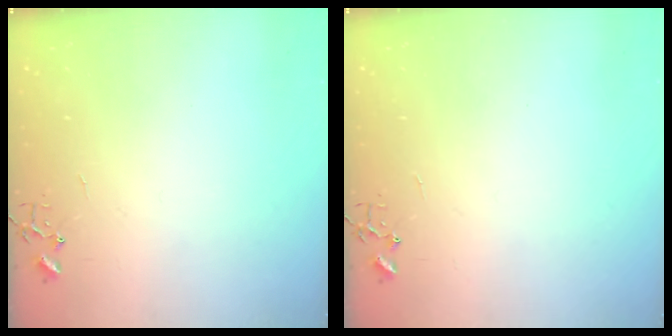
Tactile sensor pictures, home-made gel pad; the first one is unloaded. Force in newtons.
{"total": 0.0}